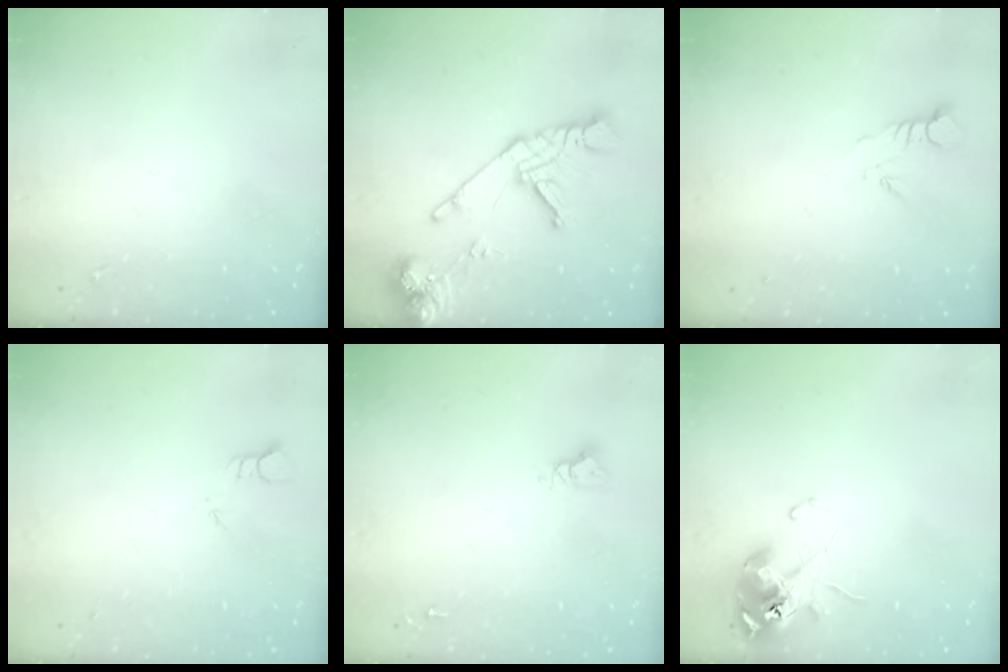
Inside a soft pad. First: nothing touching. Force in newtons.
{"total": 17.0, "press": 16.9, "slide": 2.2}
{"total": 3.5, "press": 3.5, "slide": 0.2}
{"total": 2.4, "press": 2.4, "slide": 0.2}
{"total": 4.9, "press": 4.9, "slide": 0.3}
{"total": 11.8, "press": 11.7, "slide": 1.1}